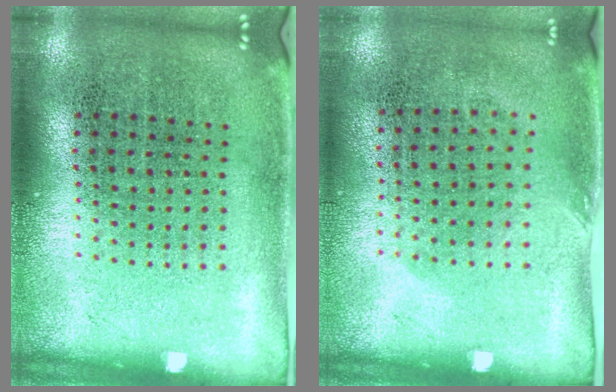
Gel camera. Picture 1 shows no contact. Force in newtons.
{"total": 0.8, "press": 0.7, "slide": 0.5}